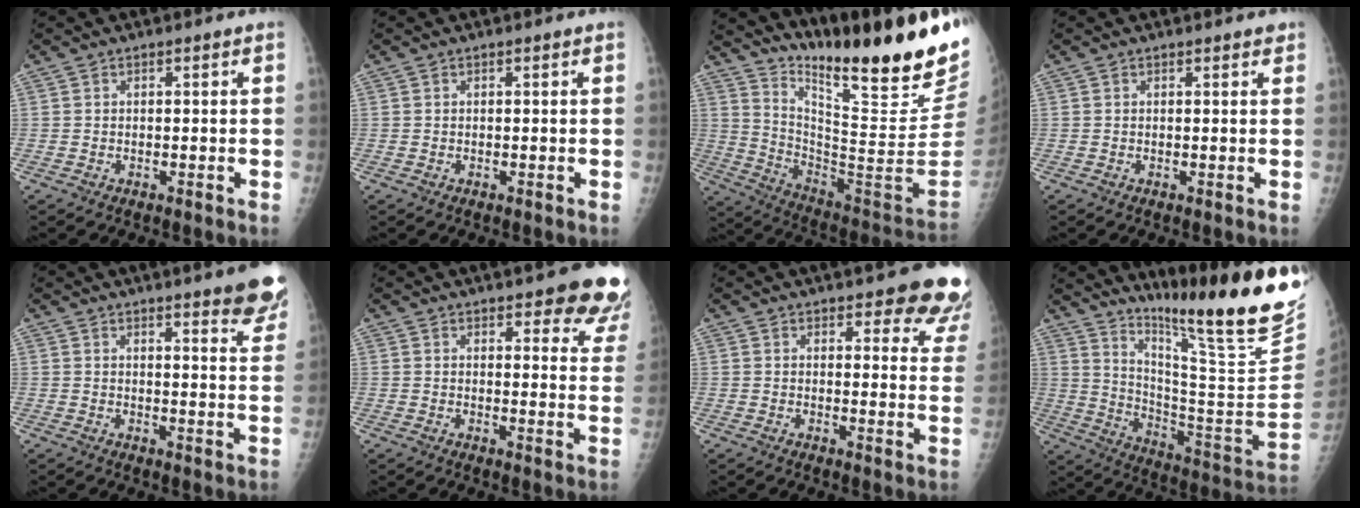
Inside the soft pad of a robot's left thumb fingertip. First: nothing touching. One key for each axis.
{"total": 0.0}
{"total": 28.0, "fx": 19.8, "fy": 3.5, "fz": 19.4, "tx": -0.269, "ty": -0.130, "tz": 0.307}
{"total": 1.2, "fx": 1.0, "fy": 0.3, "fz": 0.5, "tx": -0.003, "ty": -0.001, "tz": 0.011}
{"total": 10.0, "fx": 7.5, "fy": 1.6, "fz": 6.4, "tx": -0.055, "ty": -0.041, "tz": 0.083}
{"total": 12.6, "fx": 9.6, "fy": 3.5, "fz": 7.3, "tx": -0.045, "ty": -0.050, "tz": 0.098}
{"total": 12.4, "fx": 9.9, "fy": 3.6, "fz": 6.4, "tx": -0.029, "ty": -0.055, "tz": 0.099}
{"total": 27.2, "fx": 20.9, "fy": 0.9, "fz": 17.4, "tx": -0.250, "ty": -0.161, "tz": 0.310}